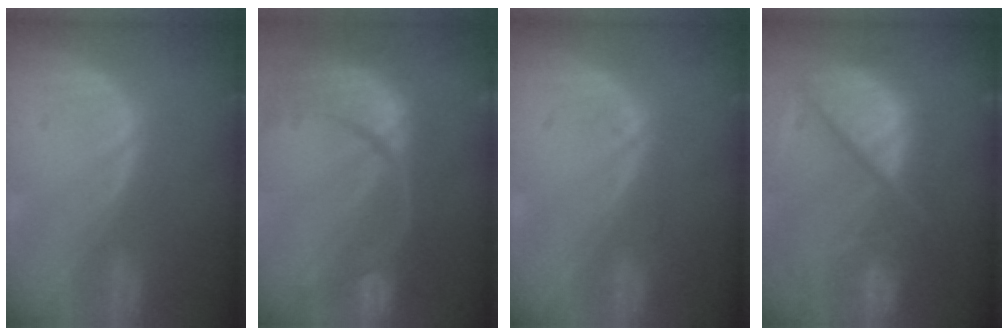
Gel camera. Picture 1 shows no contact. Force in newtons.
{"total": 13.8, "press": 10.9, "slide": 8.4}
{"total": 0.9, "press": 0.8, "slide": 0.2}
{"total": 12.1, "press": 10.0, "slide": 6.8}